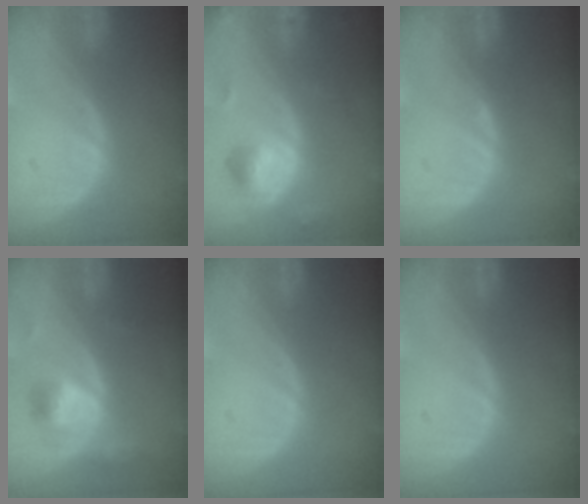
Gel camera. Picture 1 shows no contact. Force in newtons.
{"total": 5.4, "press": 5.0, "slide": 2.1}
{"total": 0.6, "press": 0.4, "slide": 0.5}
{"total": 5.1, "press": 4.7, "slide": 1.9}
{"total": 0.0}
{"total": 0.0}